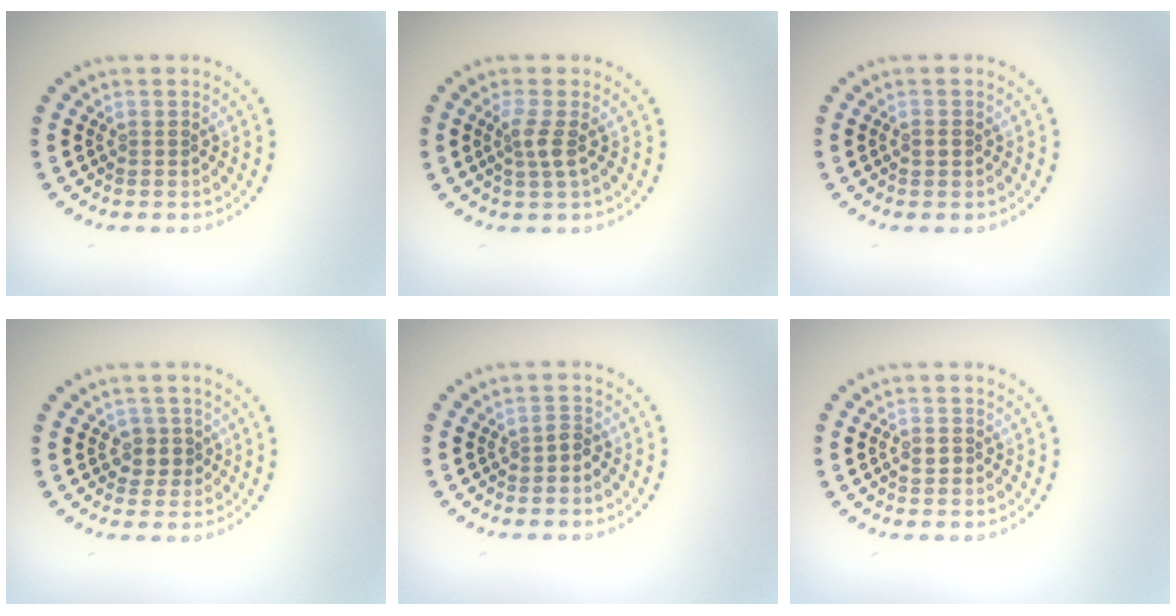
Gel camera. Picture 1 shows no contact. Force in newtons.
{"total": 1.7, "press": 1.4, "slide": 1.0}
{"total": 0.9, "press": 0.9, "slide": 0.1}
{"total": 1.8, "press": 1.4, "slide": 1.1}
{"total": 0.9, "press": 0.8, "slide": 0.5}
{"total": 0.6, "press": 0.6, "slide": 0.1}